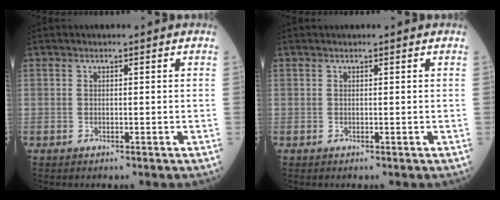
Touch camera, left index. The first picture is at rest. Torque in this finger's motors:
{"motor_torque": [0.00, 0.00, 0.00, 0.00]}